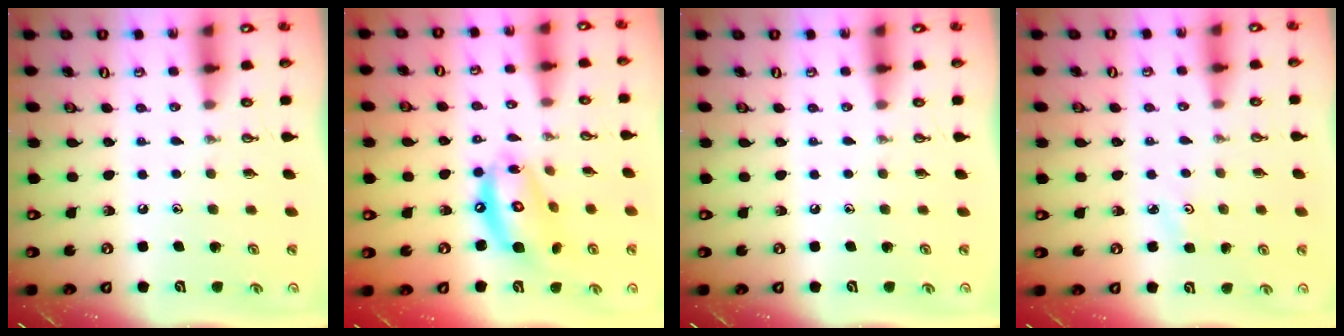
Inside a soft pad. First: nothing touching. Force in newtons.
{"total": 13.8, "press": 13.7, "slide": 1.5}
{"total": 0.0}
{"total": 2.2, "press": 2.1, "slide": 0.3}